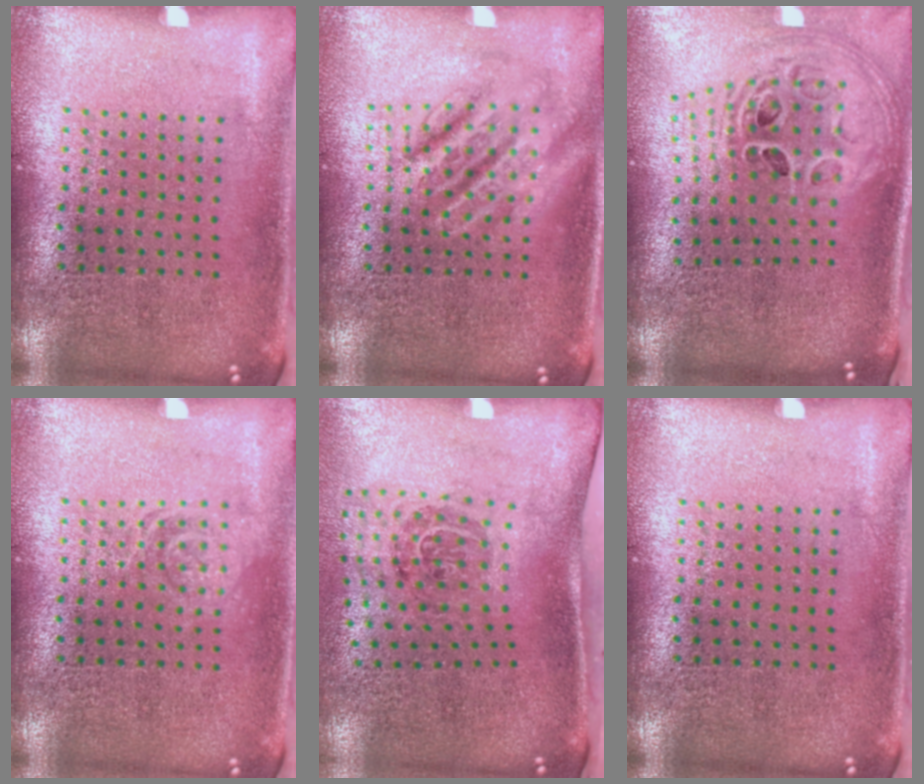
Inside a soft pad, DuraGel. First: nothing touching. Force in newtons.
{"total": 2.7, "press": 2.7, "slide": 0.3}
{"total": 2.0, "press": 1.6, "slide": 1.2}
{"total": 1.5, "press": 1.5, "slide": 0.3}
{"total": 1.9, "press": 1.2, "slide": 1.5}
{"total": 0.0}